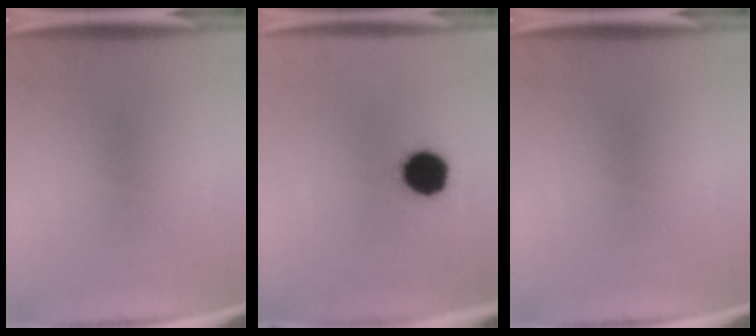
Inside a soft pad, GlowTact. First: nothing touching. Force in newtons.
{"total": 12.0}
{"total": 0.0}